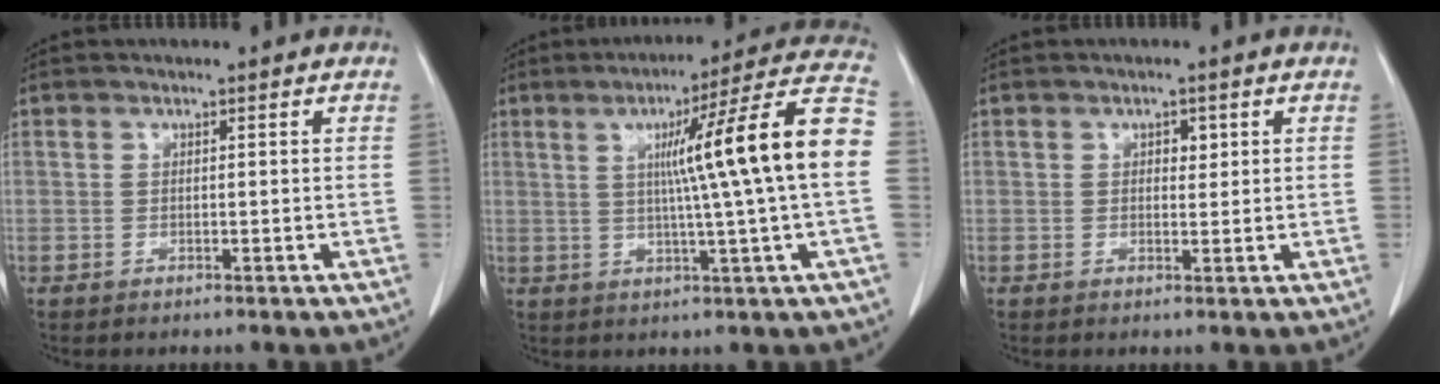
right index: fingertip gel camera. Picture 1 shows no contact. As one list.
[{"total": 17.0, "force": [1.4, -2.0, 16.8], "torque": [-0.232, 0.018, 0.012]}, {"total": 1.6, "force": [0.6, 1.0, 1.1], "torque": [-0.016, -0.001, 0.007]}]